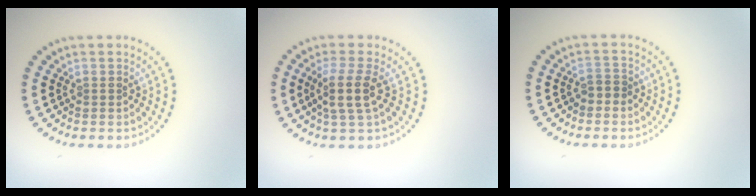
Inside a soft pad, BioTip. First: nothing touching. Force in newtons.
{"total": 2.8, "press": 2.2, "slide": 1.8}
{"total": 1.2, "press": 1.1, "slide": 0.5}